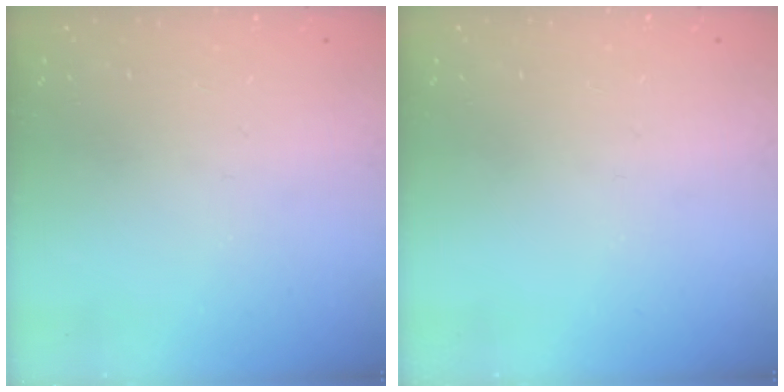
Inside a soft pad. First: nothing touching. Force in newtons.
{"total": 0.0}